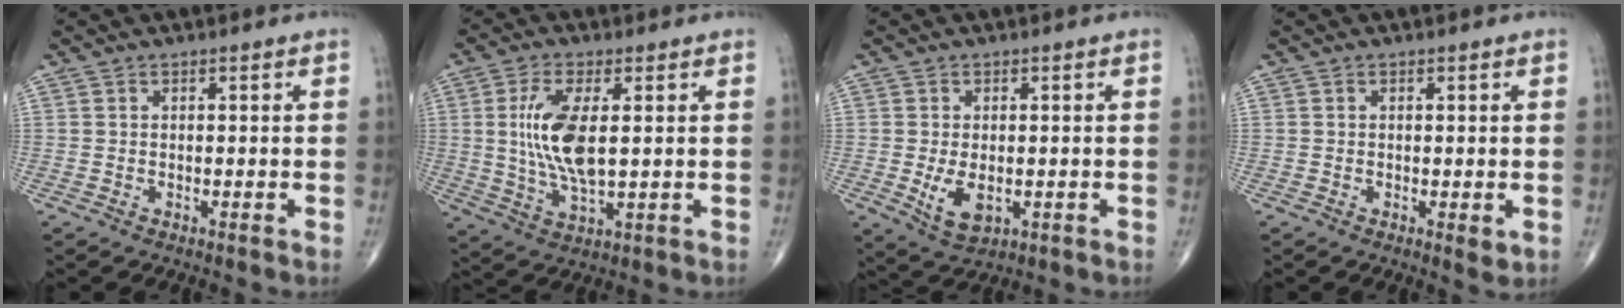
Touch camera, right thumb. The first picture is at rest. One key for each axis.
{"total": 11.2, "fx": 1.5, "fy": 4.4, "fz": 10.2, "tx": -0.211, "ty": -0.015, "tz": 0.034}
{"total": 5.8, "fx": -1.0, "fy": 3.3, "fz": 4.7, "tx": -0.078, "ty": -0.012, "tz": -0.008}
{"total": 1.7, "fx": -0.2, "fy": 0.6, "fz": 1.5, "tx": -0.021, "ty": -0.006, "tz": -0.004}